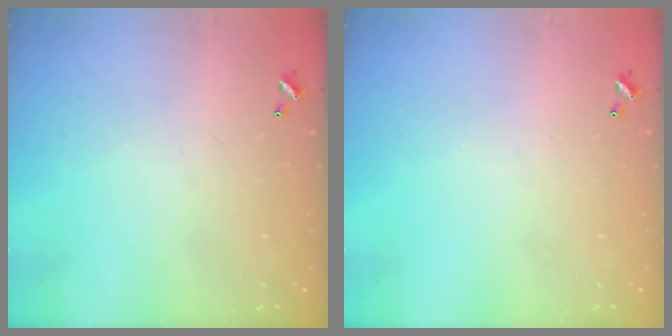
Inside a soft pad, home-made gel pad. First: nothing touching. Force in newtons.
{"total": 0.0}